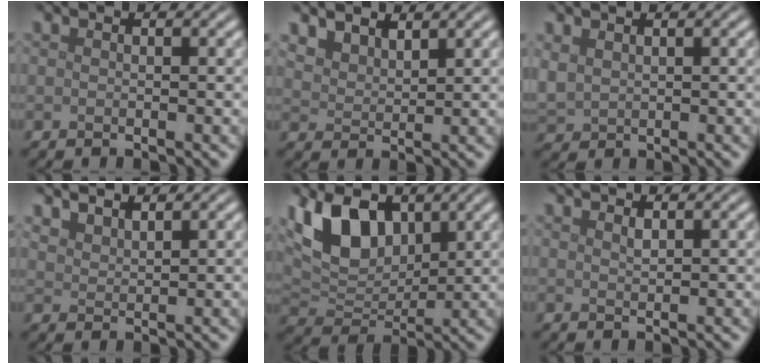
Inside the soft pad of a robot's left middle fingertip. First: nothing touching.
{"total": 2.8, "force": [2.2, 1.2, 1.1], "torque": [-0.032, -0.007, 0.052]}
{"total": 1.6, "force": [0.9, 1.1, 0.7], "torque": [-0.024, 0.000, 0.026]}
{"total": 1.6, "force": [1.5, 0.3, 0.5], "torque": [-0.012, 0.001, 0.030]}
{"total": 7.4, "force": [3.4, 4.5, 4.8], "torque": [-0.103, -0.003, 0.060]}
{"total": 0.7, "force": [0.5, 0.2, 0.4], "torque": [-0.009, -0.002, 0.011]}